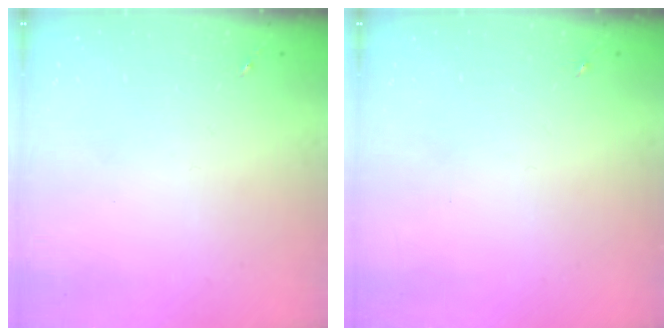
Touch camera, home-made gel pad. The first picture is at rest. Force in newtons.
{"total": 0.0}